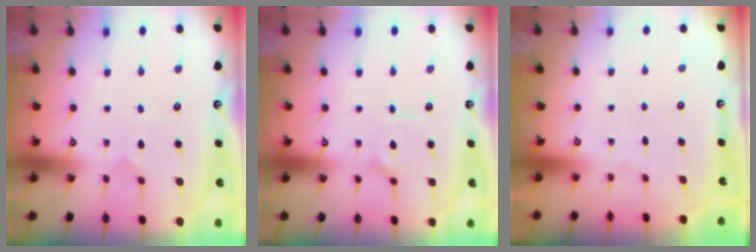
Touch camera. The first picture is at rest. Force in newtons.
{"total": 2.7, "press": 2.7, "slide": 0.2}
{"total": 0.0}